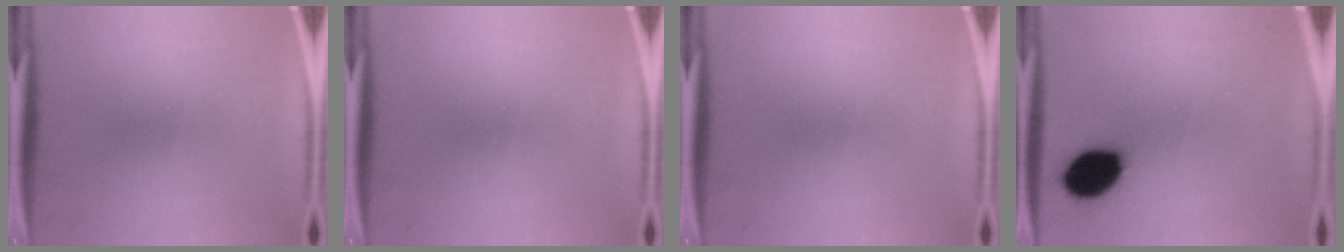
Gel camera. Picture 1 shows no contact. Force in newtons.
{"total": 0.0}
{"total": 0.0}
{"total": 12.3}